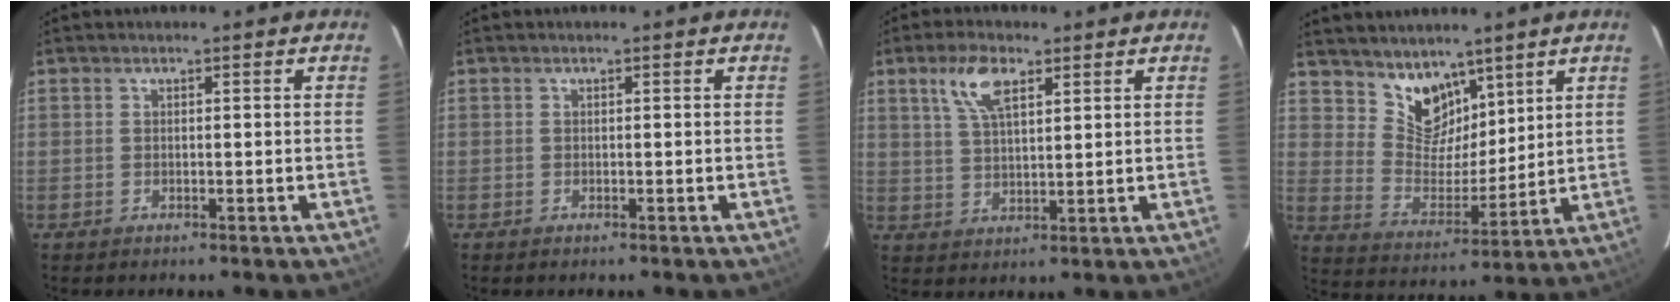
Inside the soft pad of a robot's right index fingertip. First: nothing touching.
{"total": 0.0}
{"total": 7.1, "force": [3.8, 2.9, 5.3], "torque": [-0.103, 0.013, 0.075]}
{"total": 9.7, "force": [7.2, 5.6, 3.2], "torque": [-0.053, -0.001, 0.142]}